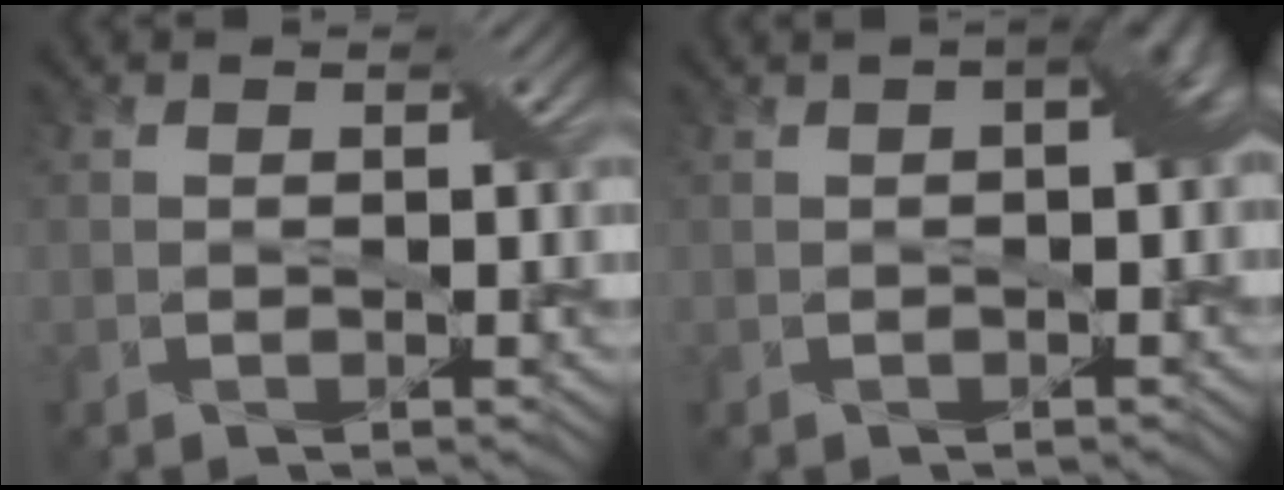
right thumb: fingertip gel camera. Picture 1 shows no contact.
{"total": 3.7, "force": [0.4, 1.6, 3.3], "torque": [-0.036, 0.011, 0.006]}